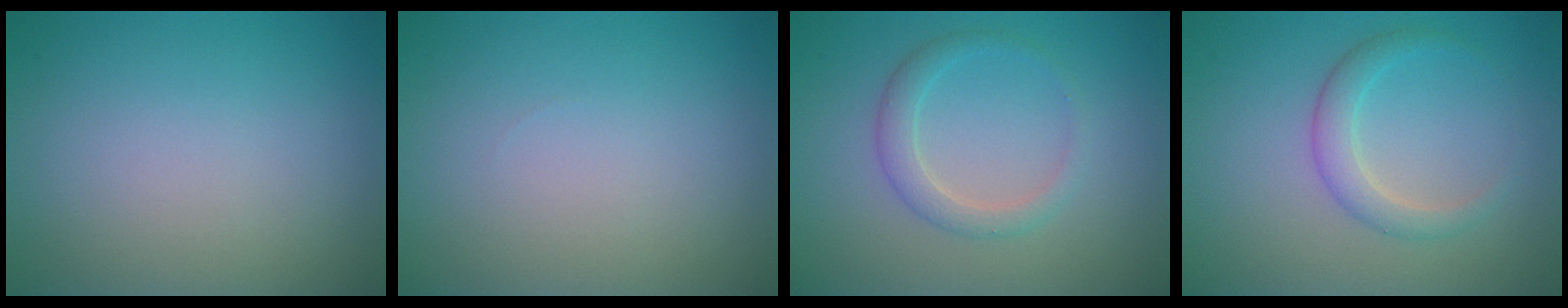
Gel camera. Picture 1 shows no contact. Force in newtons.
{"total": 0.0}
{"total": 2.1, "press": 2.1, "slide": 0.1}
{"total": 2.3, "press": 2.3, "slide": 0.0}